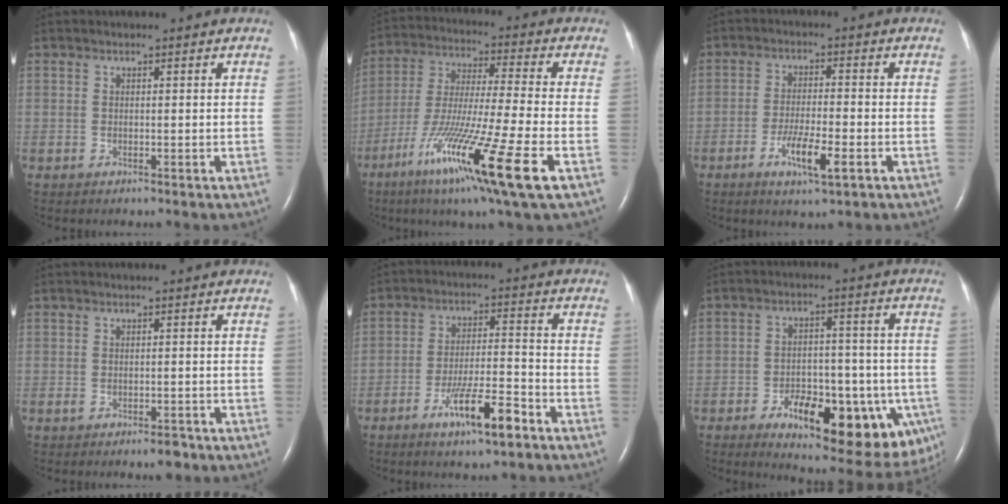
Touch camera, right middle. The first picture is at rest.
{"total": 19.0, "force": [-8.9, -0.4, 16.7], "torque": [-0.318, -0.053, -0.163]}
{"total": 6.3, "force": [-2.9, 0.9, 5.5], "torque": [-0.107, -0.008, -0.048]}
{"total": 2.2, "force": [-1.5, 0.3, 1.5], "torque": [-0.027, -0.002, -0.022]}
{"total": 8.8, "force": [-5.3, 1.0, 7.0], "torque": [-0.127, -0.006, -0.089]}
{"total": 19.2, "force": [-8.8, 7.7, 15.2], "torque": [-0.146, 0.010, -0.108]}